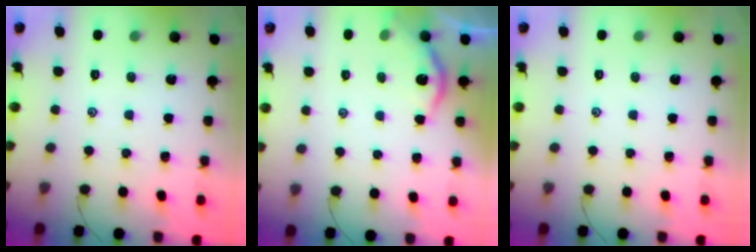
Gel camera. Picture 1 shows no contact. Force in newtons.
{"total": 3.9, "press": 3.9, "slide": 0.3}
{"total": 0.0}